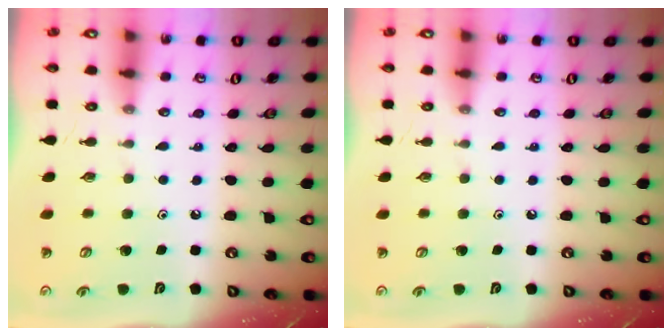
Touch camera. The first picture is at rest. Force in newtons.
{"total": 0.0}